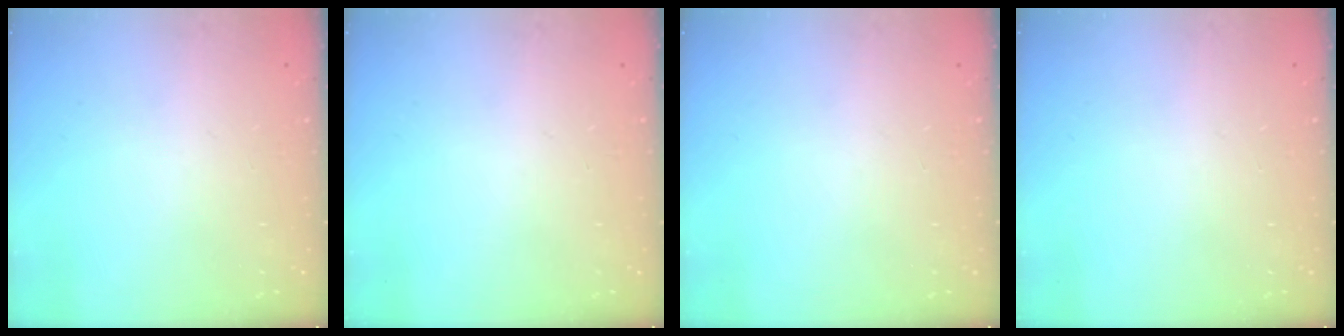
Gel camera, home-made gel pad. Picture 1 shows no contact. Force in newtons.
{"total": 0.0}
{"total": 0.0}
{"total": 0.0}